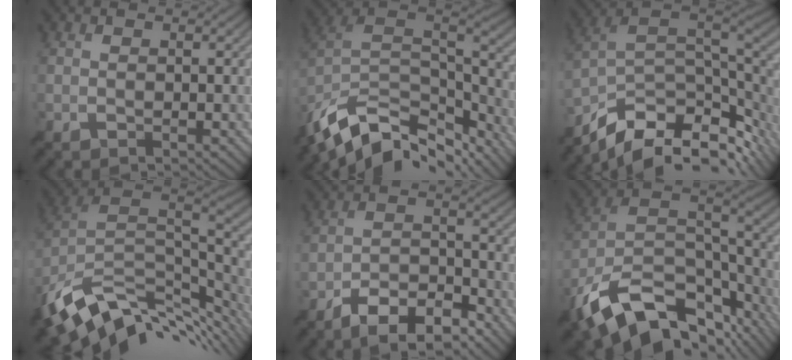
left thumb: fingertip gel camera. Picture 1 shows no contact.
{"total": 14.8, "force": [-9.7, 6.7, 8.9], "torque": [-0.225, -0.017, -0.158]}
{"total": 13.6, "force": [-7.3, 6.7, 9.3], "torque": [-0.198, -0.023, -0.114]}
{"total": 14.0, "force": [-5.6, 7.4, 10.5], "torque": [-0.234, -0.010, -0.099]}
{"total": 9.2, "force": [-6.8, 3.3, 5.4], "torque": [-0.082, 0.008, -0.131]}
{"total": 18.0, "force": [-10.2, 9.2, 11.5], "torque": [-0.256, -0.034, -0.154]}